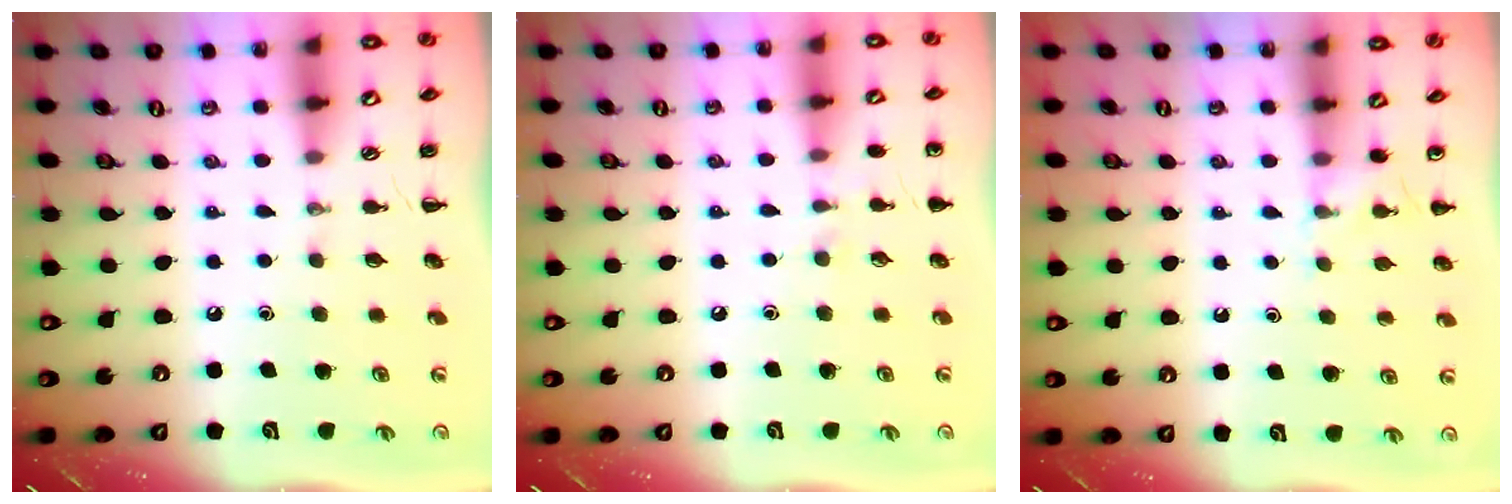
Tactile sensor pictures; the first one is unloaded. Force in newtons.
{"total": 5.5, "press": 5.2, "slide": 1.8}
{"total": 5.5, "press": 5.1, "slide": 2.0}